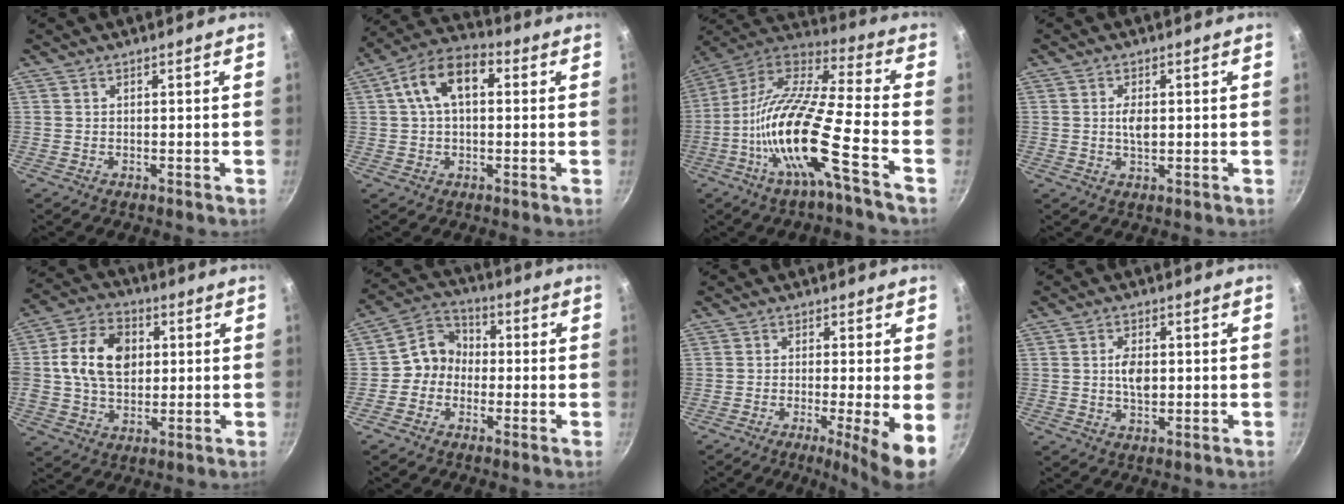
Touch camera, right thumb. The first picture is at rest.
{"total": 11.7, "force": [2.6, 6.9, 9.1], "torque": [-0.145, 0.032, 0.028]}
{"total": 20.2, "force": [-8.0, 3.5, 18.2], "torque": [-0.326, 0.042, -0.171]}
{"total": 3.3, "force": [0.2, 1.7, 2.8], "torque": [-0.042, 0.000, 0.003]}
{"total": 14.1, "force": [2.0, 10.3, 9.5], "torque": [-0.149, 0.011, 0.021]}
{"total": 7.0, "force": [-1.4, 6.3, 2.8], "torque": [-0.014, 0.030, -0.046]}
{"total": 8.2, "force": [-2.0, 0.6, 7.9], "torque": [-0.120, -0.006, -0.033]}
{"total": 4.7, "force": [0.1, 2.7, 3.8], "torque": [-0.055, 0.003, 0.001]}